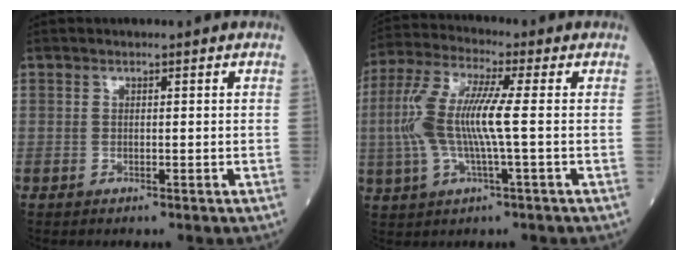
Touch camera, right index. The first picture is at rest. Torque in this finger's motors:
{"motor_torque": [1.68, 0.02, 0.86, 0.21]}